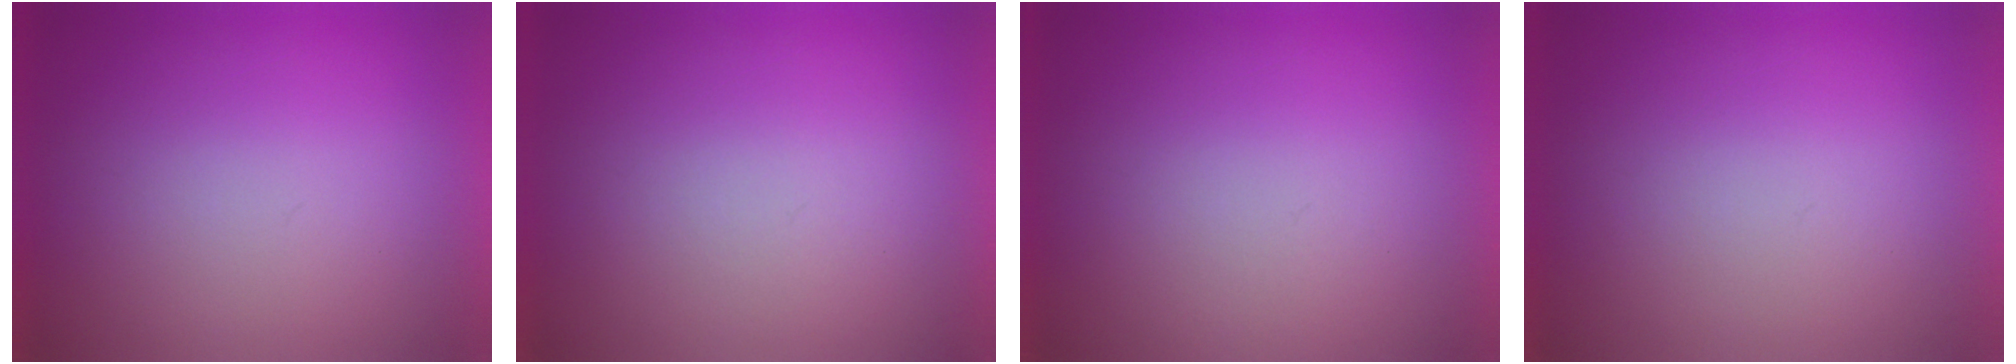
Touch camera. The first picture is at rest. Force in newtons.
{"total": 1.1}
{"total": 1.1}
{"total": 0.0}